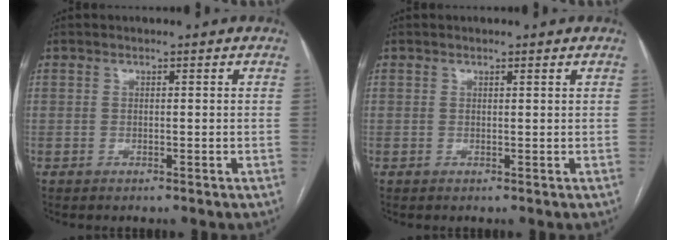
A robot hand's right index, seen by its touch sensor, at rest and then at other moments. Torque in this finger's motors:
{"motor_torque": [0.00, 0.08, -0.01, -0.01]}